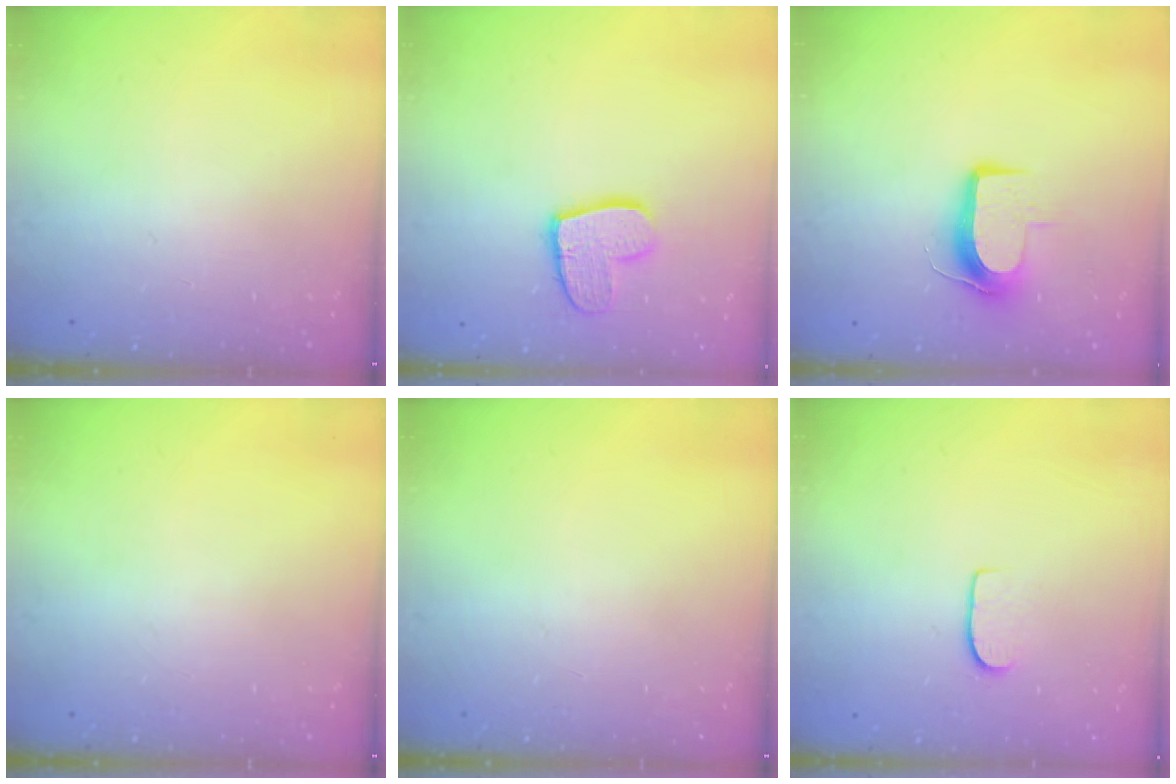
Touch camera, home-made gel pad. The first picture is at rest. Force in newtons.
{"total": 11.9, "press": 11.9, "slide": 0.9}
{"total": 8.7, "press": 8.6, "slide": 0.7}
{"total": 0.0}
{"total": 0.0}
{"total": 5.5, "press": 5.5, "slide": 0.5}